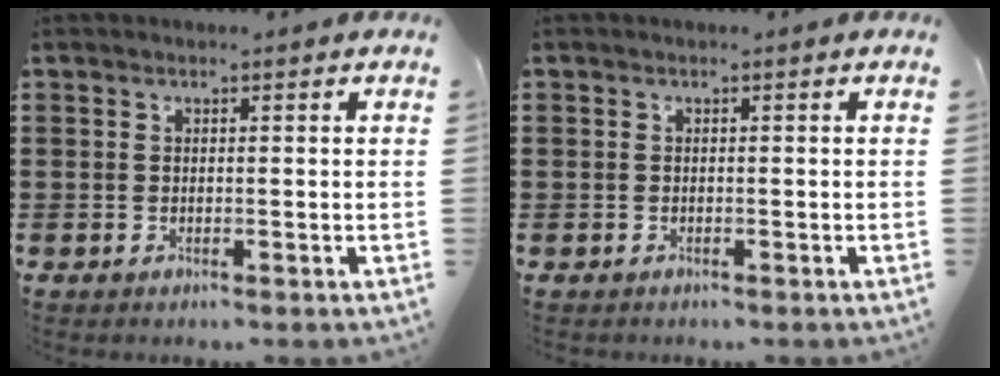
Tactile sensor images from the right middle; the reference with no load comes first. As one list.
[{"total": 0.8, "force": [-0.4, 0.7, 0.0], "torque": [-0.001, 0.005, -0.009]}]